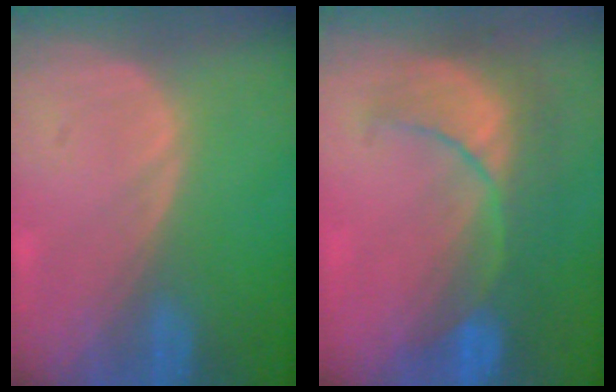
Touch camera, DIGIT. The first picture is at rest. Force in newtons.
{"total": 8.3, "press": 8.2, "slide": 1.1}